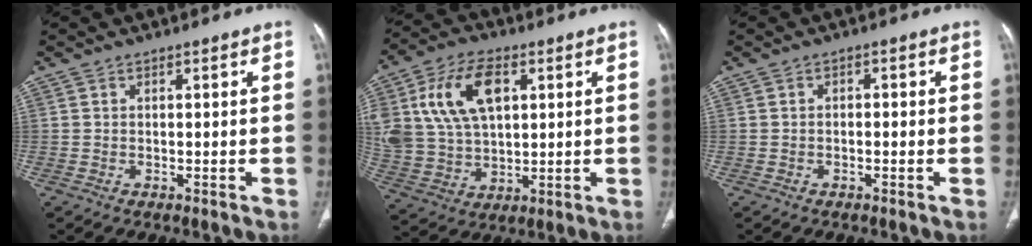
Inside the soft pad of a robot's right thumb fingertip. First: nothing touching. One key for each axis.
{"total": 17.2, "fx": 5.5, "fy": 10.5, "fz": 12.5, "tx": -0.231, "ty": -0.003, "tz": 0.111}
{"total": 1.0, "fx": -0.1, "fy": 0.6, "fz": 0.8, "tx": -0.009, "ty": 0.005, "tz": -0.004}